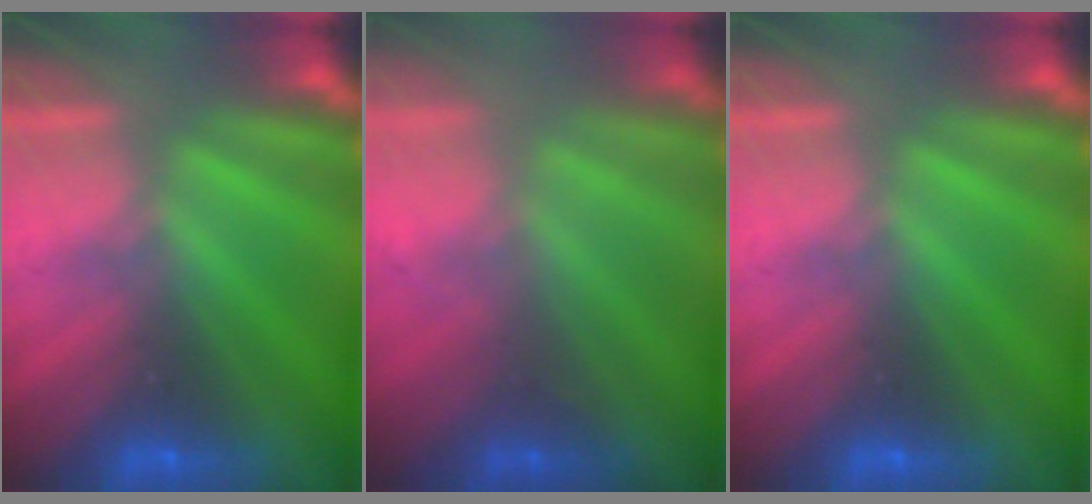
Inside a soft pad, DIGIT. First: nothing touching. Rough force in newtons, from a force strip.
{"total": 1.1}
{"total": 0.0}